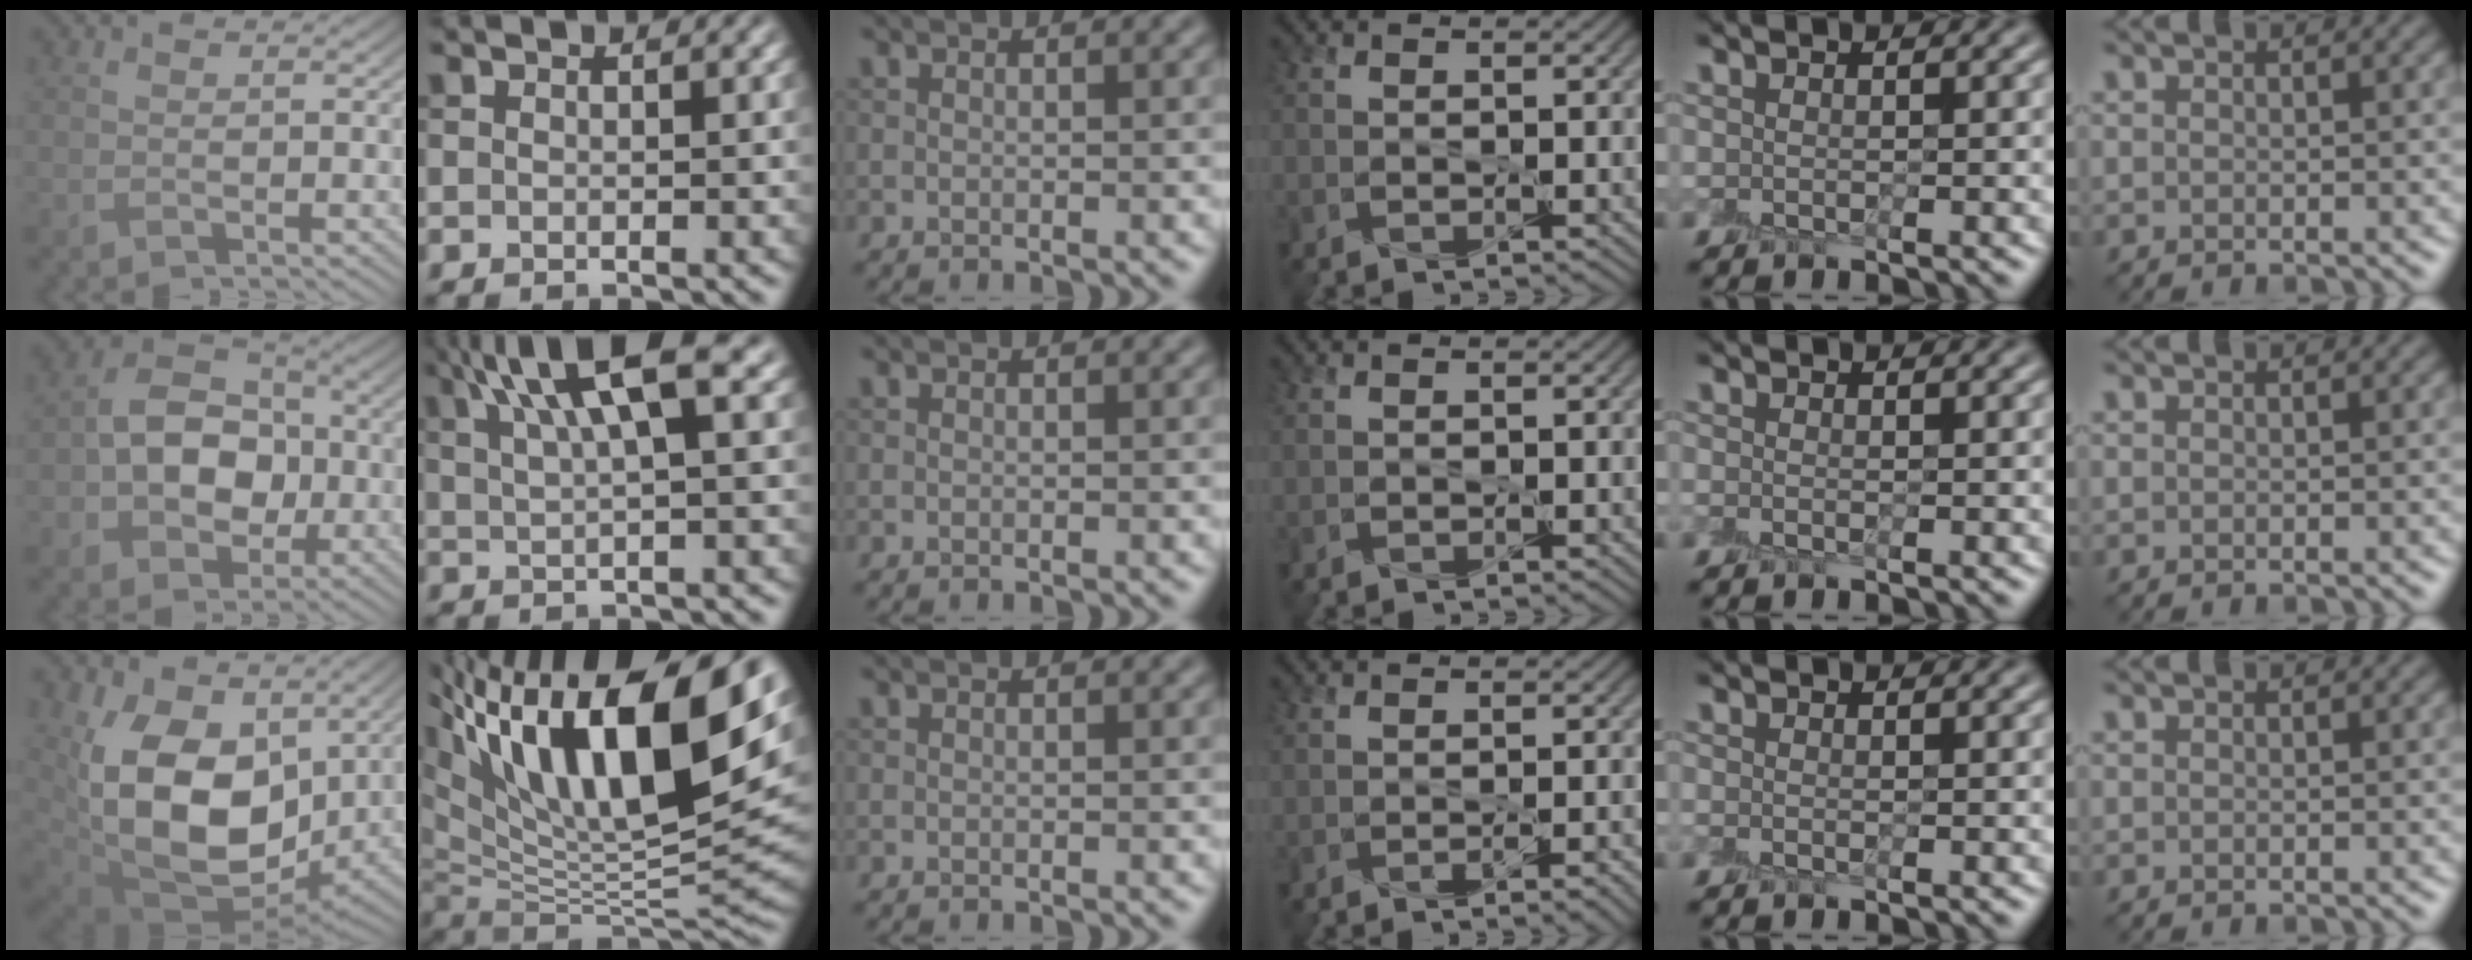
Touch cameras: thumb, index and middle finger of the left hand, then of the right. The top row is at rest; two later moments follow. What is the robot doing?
{"motion": "peel", "object": "small bumper sticker"}